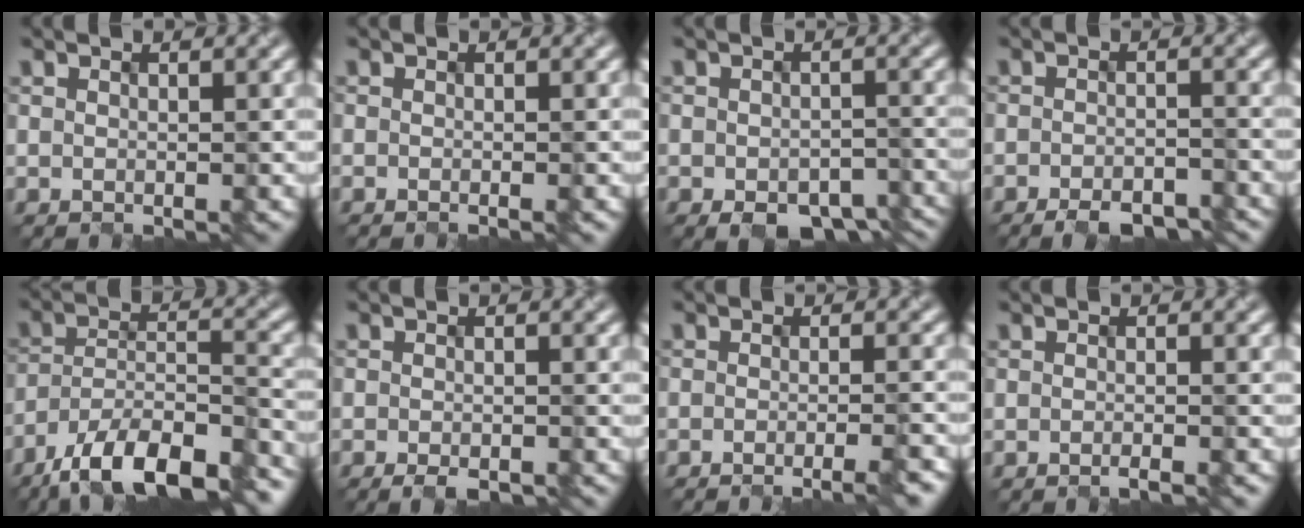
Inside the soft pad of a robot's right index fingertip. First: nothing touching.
{"total": 0.5, "force": [-0.4, 0.1, 0.4], "torque": [-0.002, 0.002, -0.013]}
{"total": 5.0, "force": [-3.5, 2.5, 2.5], "torque": [-0.029, -0.016, -0.046]}
{"total": 3.3, "force": [-2.9, 0.6, 1.5], "torque": [-0.019, -0.004, -0.044]}
{"total": 12.4, "force": [-9.9, 3.6, 6.5], "torque": [-0.108, -0.003, -0.163]}
{"total": 1.3, "force": [-1.1, 0.1, 0.8], "torque": [-0.012, -0.002, -0.017]}
{"total": 3.6, "force": [-1.9, 0.9, 2.9], "torque": [-0.017, -0.002, -0.030]}
{"total": 1.2, "force": [-0.8, 0.2, 0.8], "torque": [-0.008, -0.001, -0.018]}